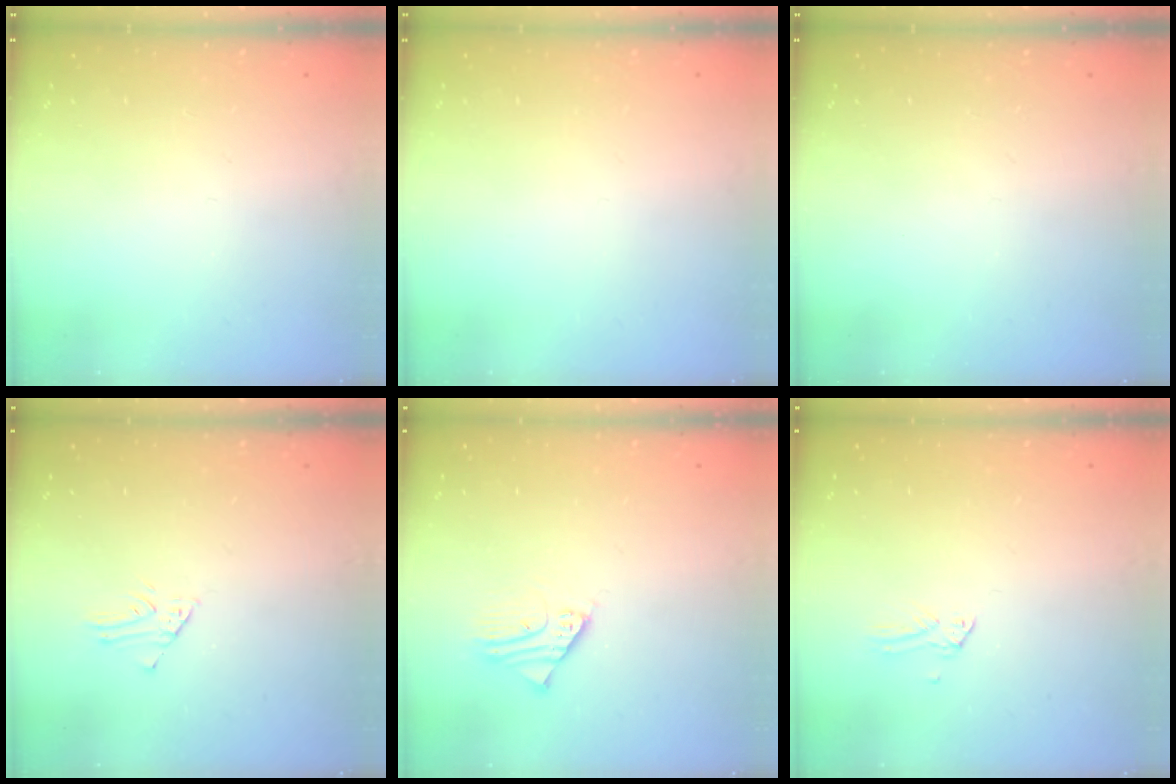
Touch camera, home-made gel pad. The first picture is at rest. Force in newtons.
{"total": 0.0}
{"total": 0.0}
{"total": 1.7, "press": 1.7, "slide": 0.2}
{"total": 2.8, "press": 2.8, "slide": 0.2}
{"total": 0.0}